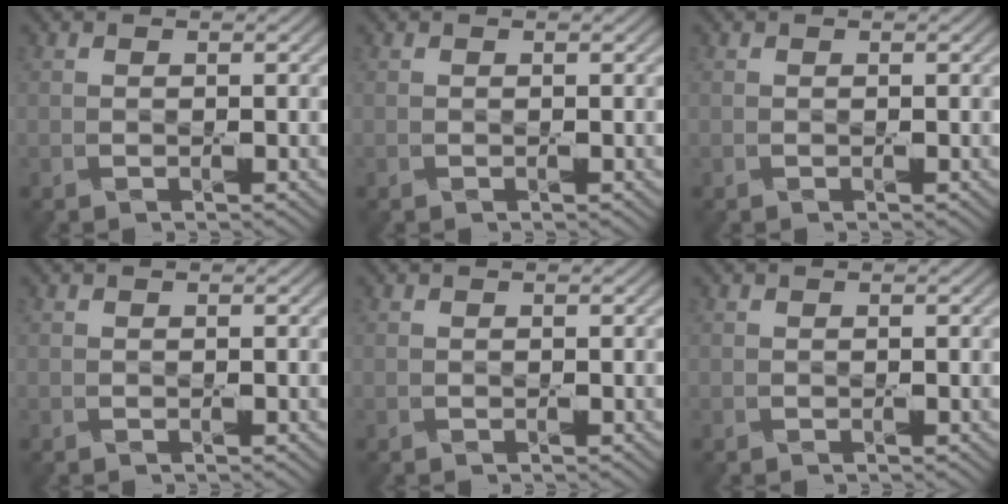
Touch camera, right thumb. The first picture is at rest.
{"total": 0.0}
{"total": 0.0}
{"total": 0.0}
{"total": 0.0}
{"total": 0.0}